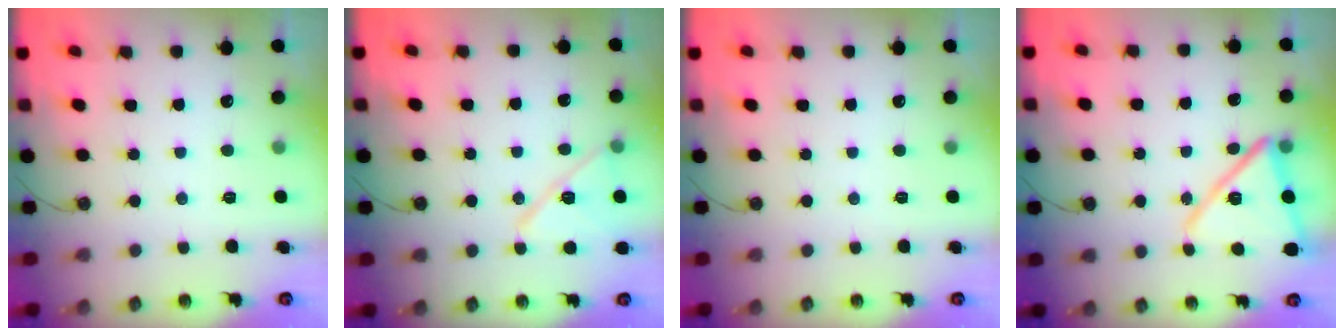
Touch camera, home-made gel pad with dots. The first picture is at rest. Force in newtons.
{"total": 12.7, "press": 12.5, "slide": 2.5}
{"total": 0.0}
{"total": 15.8, "press": 15.8, "slide": 1.3}